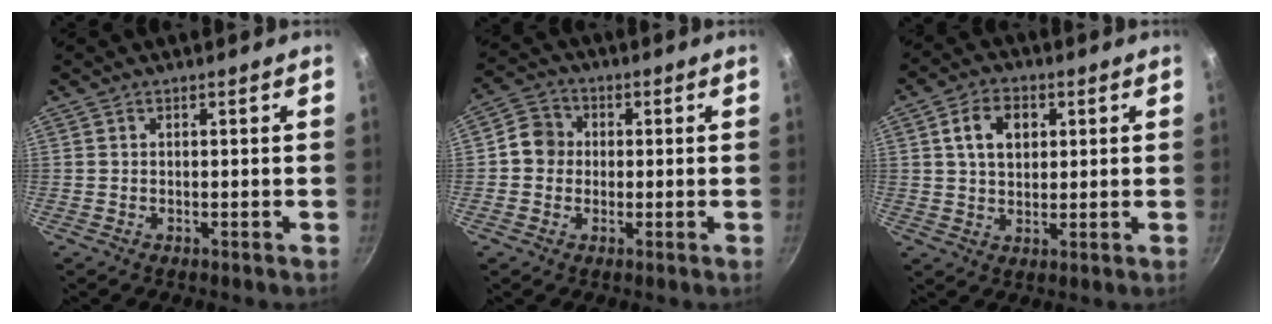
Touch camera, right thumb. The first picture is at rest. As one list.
[{"total": 5.8, "force": [0.0, 5.3, 2.2], "torque": [-0.010, 0.013, -0.017]}, {"total": 7.7, "force": [2.2, 5.4, 5.0], "torque": [-0.068, 0.004, 0.034]}]